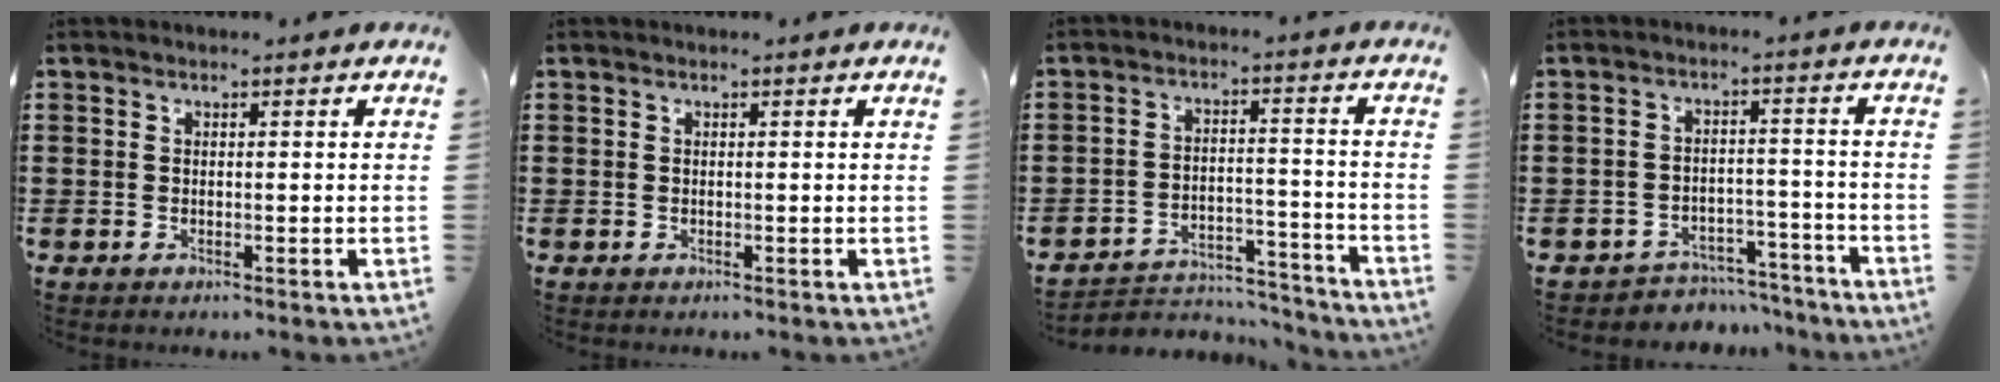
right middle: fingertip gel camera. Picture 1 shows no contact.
{"total": 0.0}
{"total": 4.3, "force": [-4.1, 1.1, 0.7], "torque": [-0.017, 0.009, -0.088]}
{"total": 4.4, "force": [-4.3, 0.9, 0.0], "torque": [-0.004, 0.009, -0.092]}